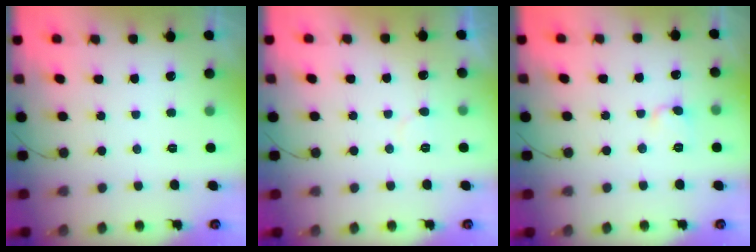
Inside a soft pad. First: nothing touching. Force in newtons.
{"total": 4.6, "press": 4.6, "slide": 0.3}
{"total": 4.8, "press": 4.8, "slide": 0.3}